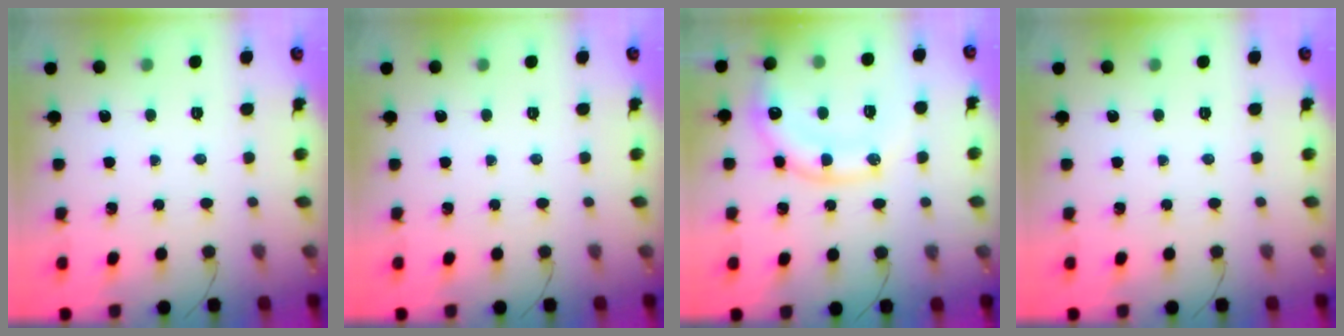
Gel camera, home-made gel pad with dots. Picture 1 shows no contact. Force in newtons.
{"total": 0.0}
{"total": 17.1, "press": 16.8, "slide": 2.9}
{"total": 0.0}